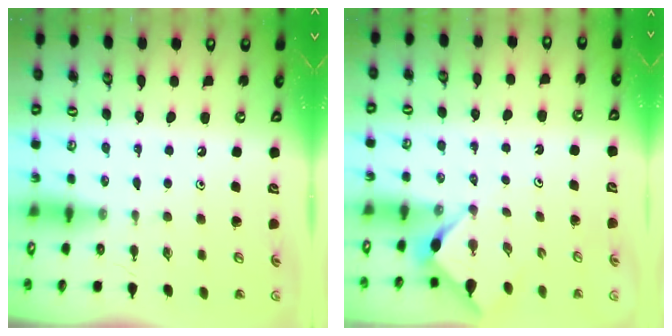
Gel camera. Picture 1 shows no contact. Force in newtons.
{"total": 2.7, "press": 2.7, "slide": 0.3}